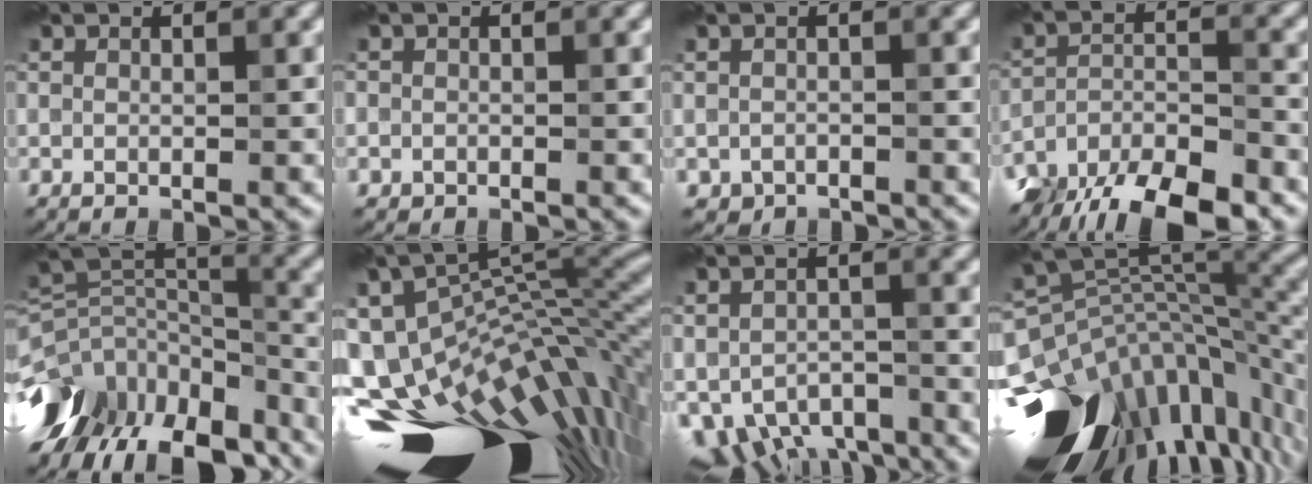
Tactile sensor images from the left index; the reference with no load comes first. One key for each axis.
{"total": 0.8, "fx": -0.3, "fy": 0.8, "fz": -0.1, "tx": 0.011, "ty": -0.004, "tz": -0.007}
{"total": 1.1, "fx": -0.8, "fy": 0.7, "fz": 0.1, "tx": 0.001, "ty": -0.006, "tz": -0.016}
{"total": 9.5, "fx": -7.6, "fy": 3.1, "fz": 4.6, "tx": -0.075, "ty": -0.009, "tz": -0.131}
{"total": 14.3, "fx": -9.1, "fy": 8.3, "fz": 7.3, "tx": -0.175, "ty": 0.010, "tz": -0.128}
{"total": 18.8, "fx": -7.9, "fy": 8.6, "fz": 14.7, "tx": -0.231, "ty": -0.010, "tz": -0.099}
{"total": 6.2, "fx": -4.0, "fy": 3.4, "fz": 3.3, "tx": -0.050, "ty": -0.024, "tz": -0.058}
{"total": 16.0, "fx": -7.7, "fy": 8.9, "fz": 10.8, "tx": -0.202, "ty": -0.028, "tz": -0.106}